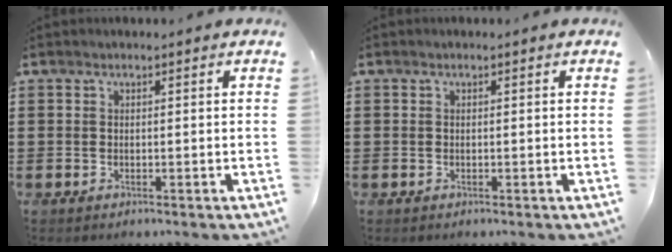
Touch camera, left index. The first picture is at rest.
{"total": 0.0}